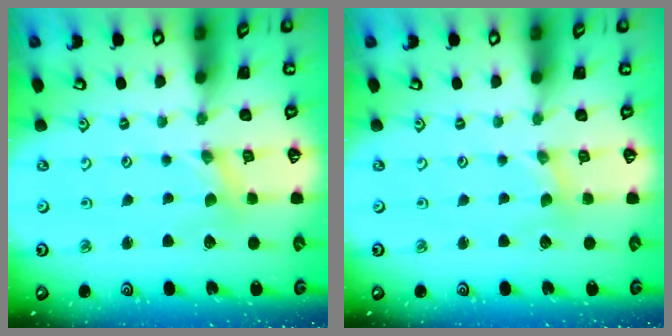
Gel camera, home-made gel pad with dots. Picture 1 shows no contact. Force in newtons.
{"total": 0.8, "press": 0.8, "slide": 0.2}